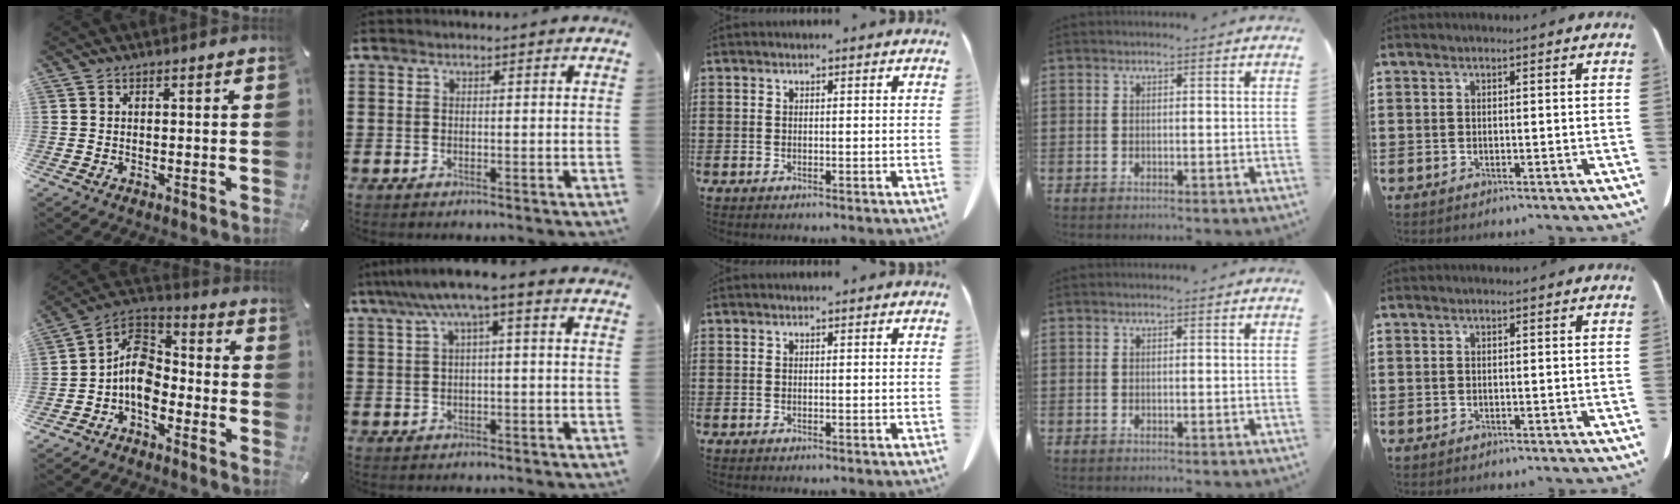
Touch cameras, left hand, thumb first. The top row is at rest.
{"thumb": {"total": 10.0, "force": [-4.4, 6.9, 5.7], "torque": [-0.124, 0.018, -0.084]}, "index": {"total": 4.4, "force": [0.2, 0.5, 4.4], "torque": [-0.083, 0.000, -0.003]}}